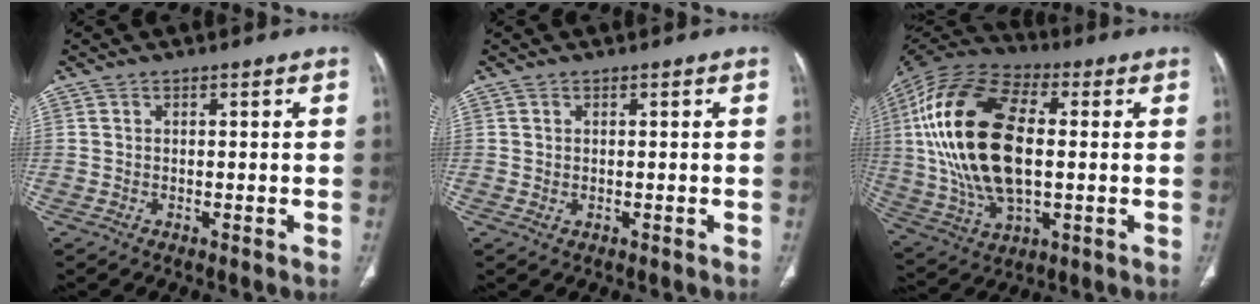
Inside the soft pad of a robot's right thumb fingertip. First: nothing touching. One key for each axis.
{"total": 0.5, "fx": 0.1, "fy": 0.4, "fz": 0.4, "tx": -0.010, "ty": -0.003, "tz": 0.005}
{"total": 25.8, "fx": 1.7, "fy": 13.6, "fz": 21.8, "tx": -0.445, "ty": 0.003, "tz": 0.030}